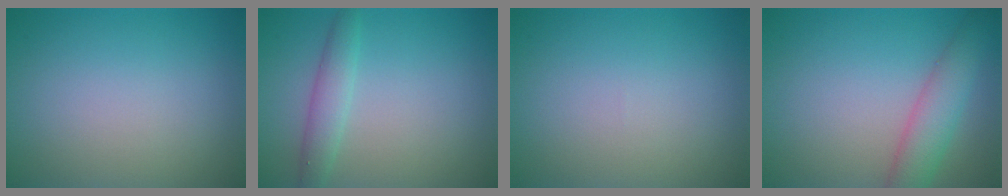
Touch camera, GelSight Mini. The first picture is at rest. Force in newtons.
{"total": 2.3, "press": 2.3, "slide": 0.1}
{"total": 0.0}
{"total": 4.0, "press": 4.0, "slide": 0.1}